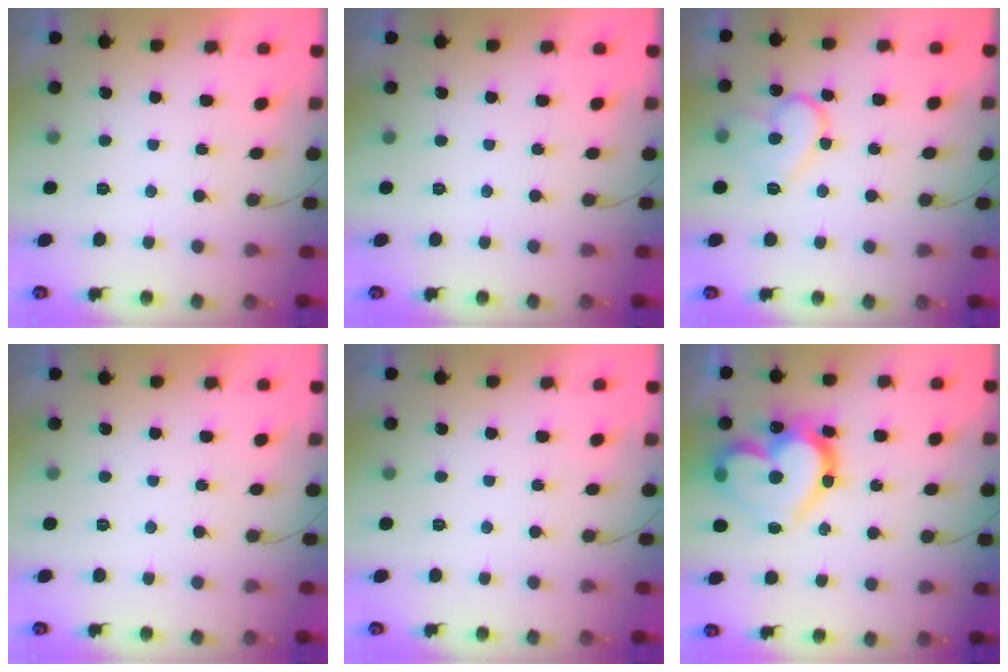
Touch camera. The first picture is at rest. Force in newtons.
{"total": 0.0}
{"total": 12.9, "press": 12.8, "slide": 1.1}
{"total": 2.0, "press": 2.0, "slide": 0.1}
{"total": 0.0}
{"total": 23.8, "press": 23.8, "slide": 1.8}